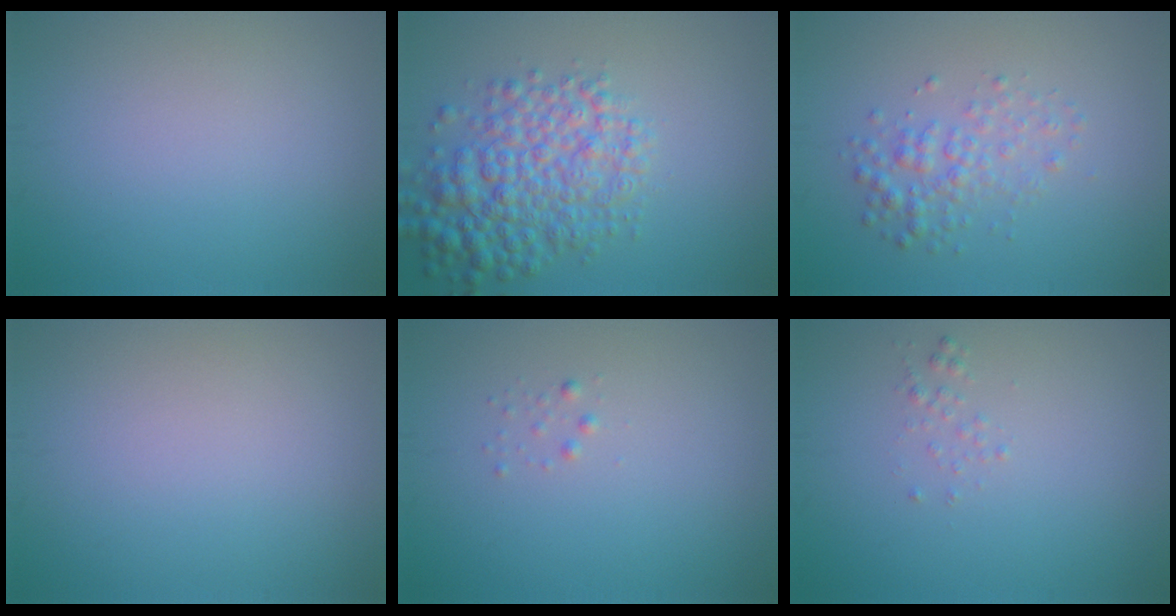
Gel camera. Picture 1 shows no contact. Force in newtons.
{"total": 6.4, "press": 6.4, "slide": 0.1}
{"total": 2.5, "press": 2.5, "slide": 0.0}
{"total": 0.0}
{"total": 0.6, "press": 0.6, "slide": 0.0}
{"total": 0.8, "press": 0.8, "slide": 0.1}